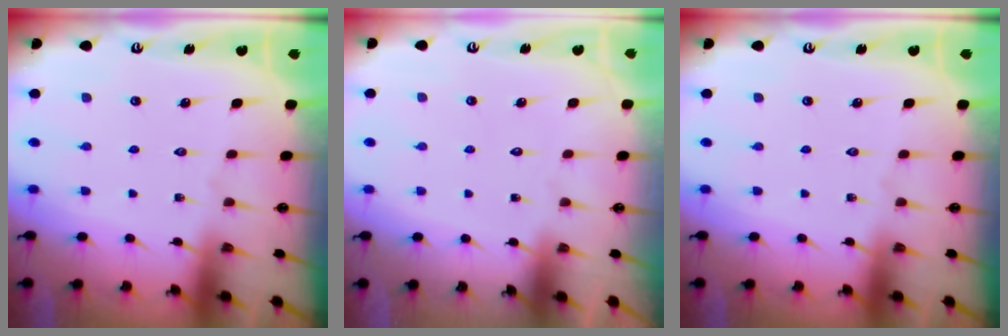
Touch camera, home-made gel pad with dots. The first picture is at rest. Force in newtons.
{"total": 1.7, "press": 1.7, "slide": 0.1}
{"total": 0.0}